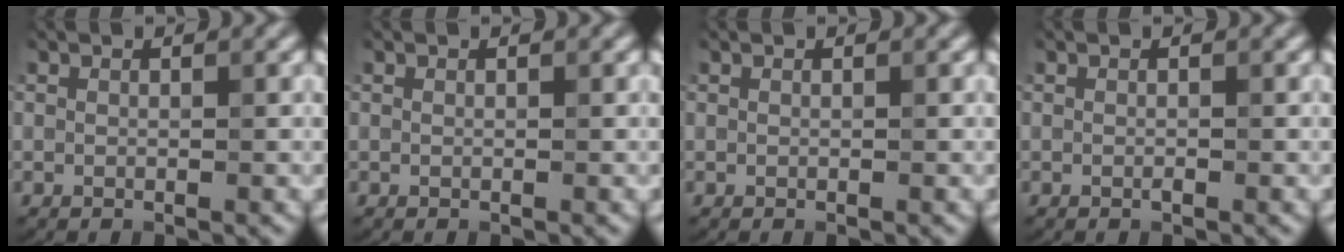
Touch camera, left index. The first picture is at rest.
{"total": 0.0}
{"total": 0.0}
{"total": 0.0}